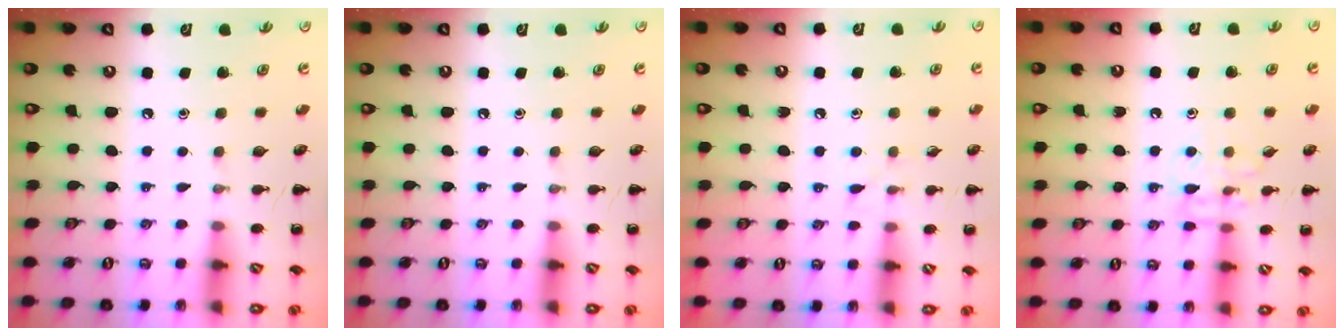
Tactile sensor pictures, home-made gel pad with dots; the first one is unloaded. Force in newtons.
{"total": 0.0}
{"total": 5.7, "press": 5.3, "slide": 2.0}
{"total": 8.8, "press": 8.8, "slide": 0.9}